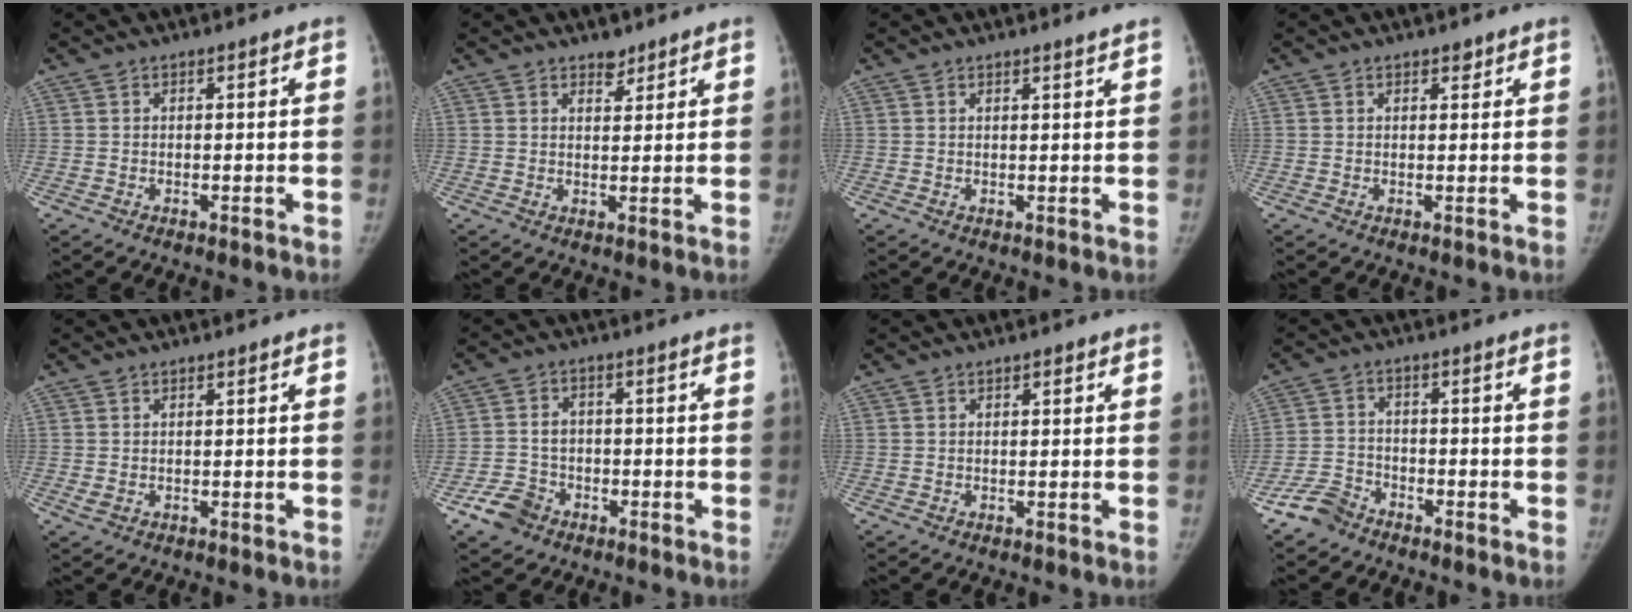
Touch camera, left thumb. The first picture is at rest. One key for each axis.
{"total": 2.5, "fx": 2.0, "fy": 1.3, "fz": 0.7, "tx": 0.006, "ty": -0.013, "tz": 0.028}
{"total": 1.2, "fx": 1.0, "fy": -0.4, "fz": 0.6, "tx": -0.006, "ty": -0.008, "tz": 0.016}
{"total": 1.2, "fx": 0.9, "fy": 0.7, "fz": 0.5, "tx": 0.004, "ty": -0.004, "tz": 0.009}
{"total": 0.8, "fx": 0.1, "fy": 0.6, "fz": 0.6, "tx": -0.011, "ty": -0.002, "tz": 0.005}
{"total": 6.3, "fx": -3.6, "fy": 4.8, "fz": 2.0, "tx": -0.023, "ty": 0.022, "tz": -0.064}
{"total": 1.0, "fx": 0.5, "fy": 0.5, "fz": 0.7, "tx": -0.005, "ty": 0.000, "tz": 0.005}
{"total": 5.1, "fx": -4.2, "fy": 2.8, "fz": 1.0, "tx": -0.015, "ty": 0.015, "tz": -0.090}